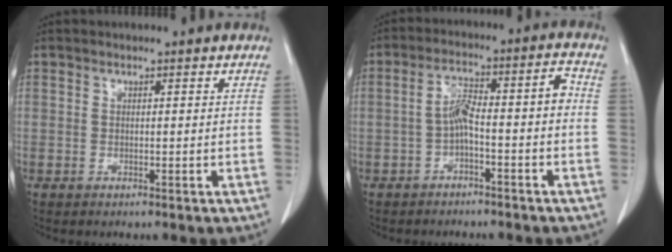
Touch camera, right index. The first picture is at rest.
{"total": 6.9, "force": [-1.8, 1.3, 6.5], "torque": [-0.113, 0.039, -0.030]}